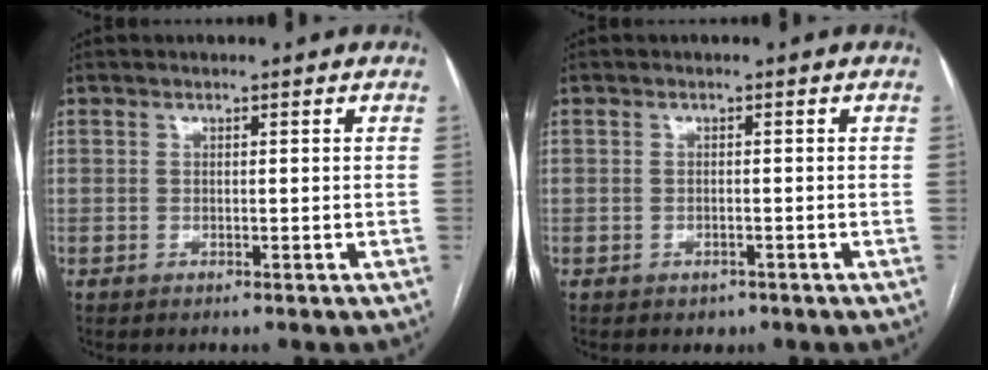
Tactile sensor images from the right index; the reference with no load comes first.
{"total": 1.4, "force": [-0.9, 1.0, 0.4], "torque": [-0.011, 0.001, -0.007]}